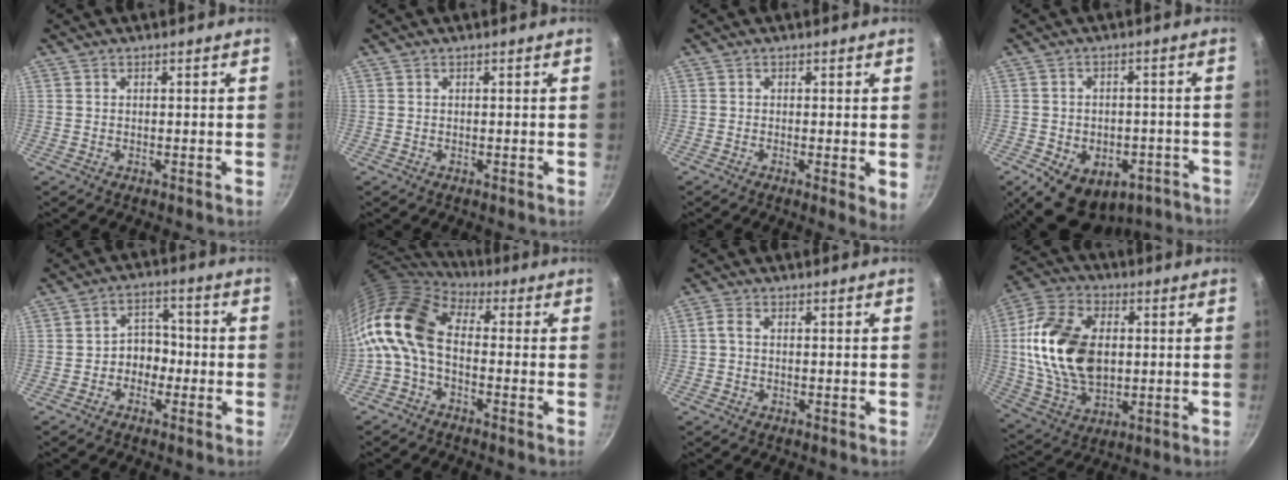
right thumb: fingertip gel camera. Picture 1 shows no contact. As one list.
[{"total": 0.0}, {"total": 3.2, "force": [-0.2, 1.0, 3.0], "torque": [-0.039, -0.012, -0.007]}, {"total": 14.9, "force": [-7.9, 9.8, 7.9], "torque": [-0.092, 0.032, -0.089]}, {"total": 5.4, "force": [-1.8, 4.3, 2.8], "torque": [0.002, 0.030, -0.036]}, {"total": 11.3, "force": [-1.1, 6.9, 8.9], "torque": [-0.163, 0.026, -0.040]}, {"total": 1.9, "force": [0.0, 1.2, 1.5], "torque": [-0.040, 0.008, -0.004]}, {"total": 20.2, "force": [1.5, 13.1, 15.3], "torque": [-0.275, 0.004, 0.026]}]